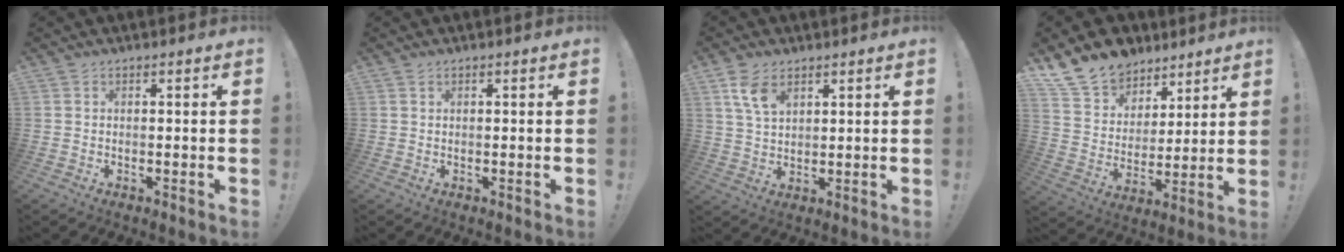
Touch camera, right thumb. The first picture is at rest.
{"total": 0.0}
{"total": 7.3, "force": [4.1, 4.1, 4.5], "torque": [-0.078, -0.014, 0.078]}
{"total": 13.5, "force": [10.1, 8.5, 2.8], "torque": [-0.054, -0.076, 0.197]}